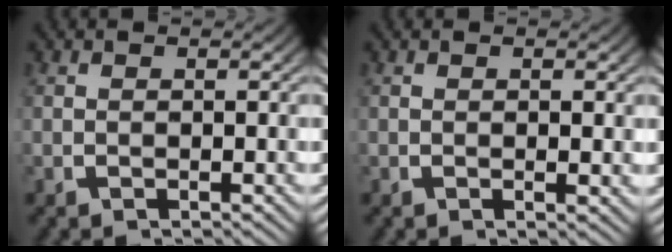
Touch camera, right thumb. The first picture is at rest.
{"total": 0.6, "force": [0.2, 0.2, 0.5], "torque": [-0.006, -0.001, 0.003]}